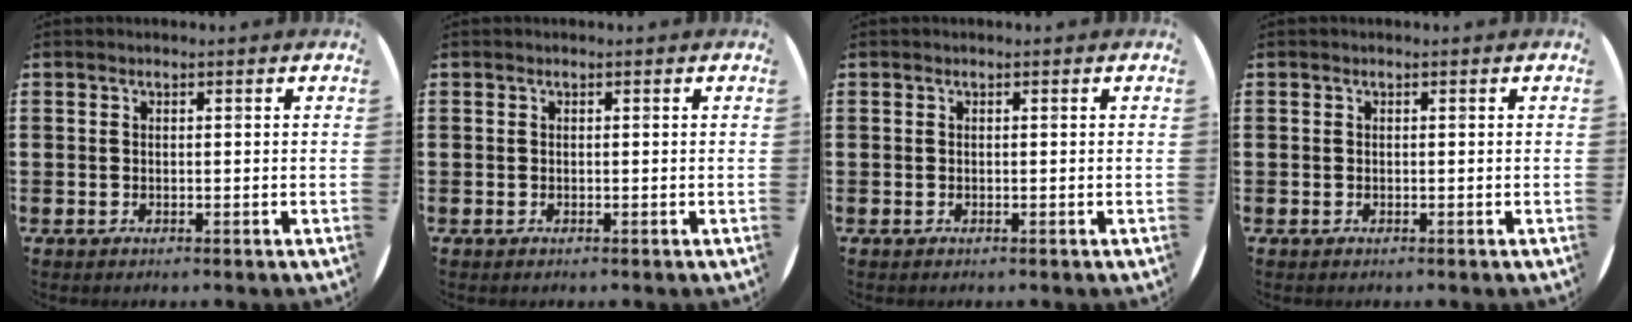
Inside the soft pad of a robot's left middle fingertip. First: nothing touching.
{"total": 0.0}
{"total": 0.0}
{"total": 0.0}